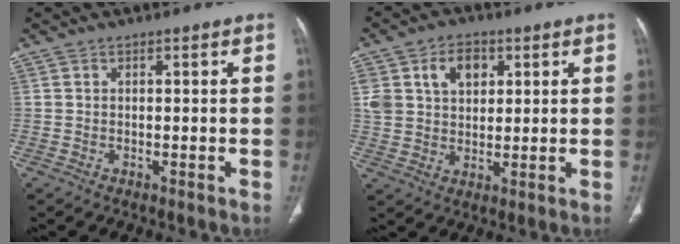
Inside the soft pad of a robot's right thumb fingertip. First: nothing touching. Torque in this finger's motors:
{"motor_torque": [0.67, 0.64, 0.88, 0.63, 0.06]}